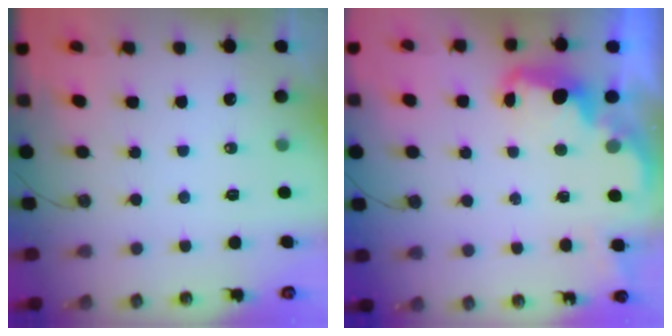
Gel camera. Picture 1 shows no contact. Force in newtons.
{"total": 2.6, "press": 2.6, "slide": 0.7}